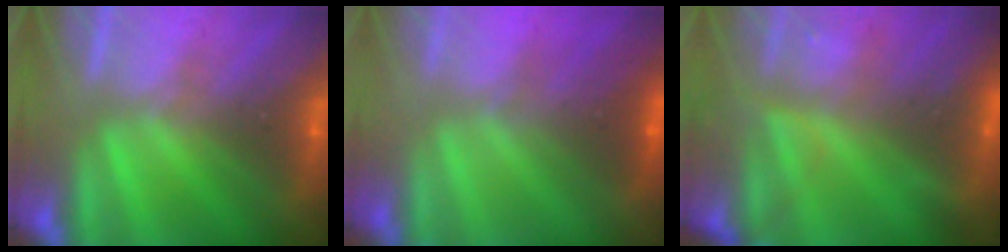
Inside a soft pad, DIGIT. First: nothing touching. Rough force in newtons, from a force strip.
{"total": 2.1}
{"total": 5.5}